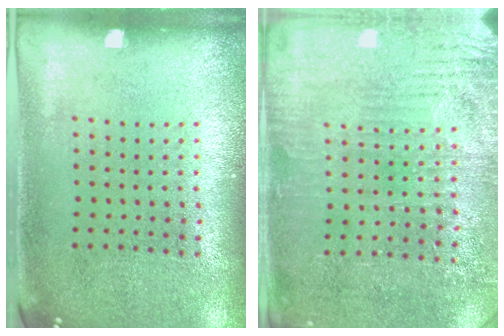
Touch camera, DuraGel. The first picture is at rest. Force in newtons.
{"total": 3.2, "press": 3.1, "slide": 0.7}